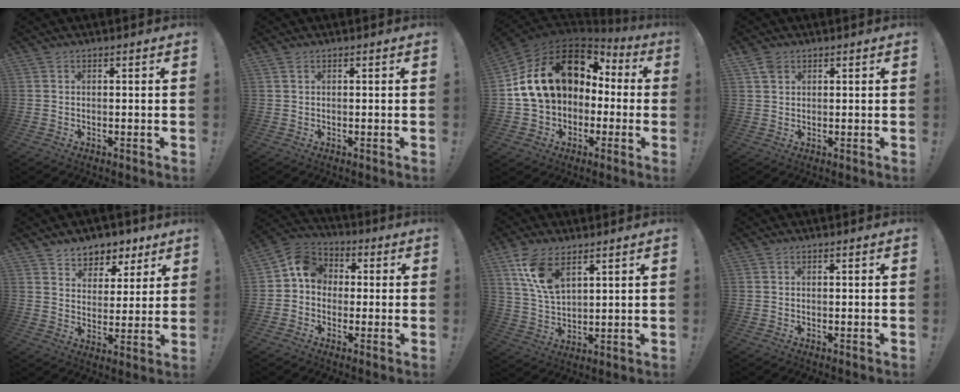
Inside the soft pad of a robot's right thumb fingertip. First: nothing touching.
{"total": 0.7, "force": [0.5, 0.4, 0.3], "torque": [-0.007, 0.000, 0.011]}
{"total": 21.4, "force": [5.6, 15.2, 14.0], "torque": [-0.243, -0.013, 0.121]}
{"total": 2.9, "force": [1.8, 2.0, 1.1], "torque": [-0.016, -0.004, 0.034]}
{"total": 7.4, "force": [5.3, 5.1, 0.9], "torque": [-0.009, -0.043, 0.104]}
{"total": 8.7, "force": [0.6, 7.6, 4.1], "torque": [-0.068, 0.022, 0.020]}
{"total": 11.0, "force": [6.5, 5.3, 7.0], "torque": [-0.140, -0.020, 0.123]}
{"total": 0.0}